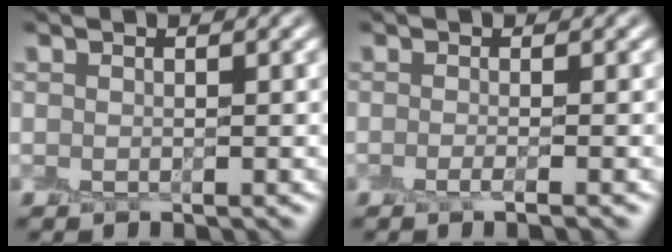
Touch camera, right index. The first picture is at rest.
{"total": 1.0, "force": [-0.5, -0.1, 0.9], "torque": [-0.020, -0.007, -0.010]}